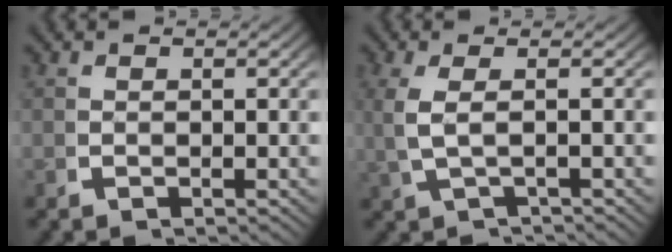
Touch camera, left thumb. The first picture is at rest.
{"total": 3.1, "force": [-0.8, 1.2, 2.7], "torque": [-0.083, -0.009, 0.006]}